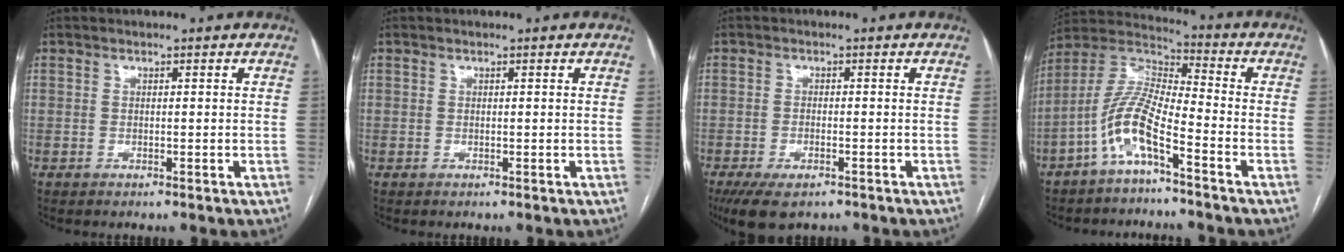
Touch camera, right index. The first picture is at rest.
{"total": 0.0}
{"total": 6.2, "force": [-4.3, 2.4, 3.8], "torque": [-0.065, -0.009, -0.071]}
{"total": 9.7, "force": [-5.2, 1.9, 8.0], "torque": [-0.181, 0.012, -0.109]}